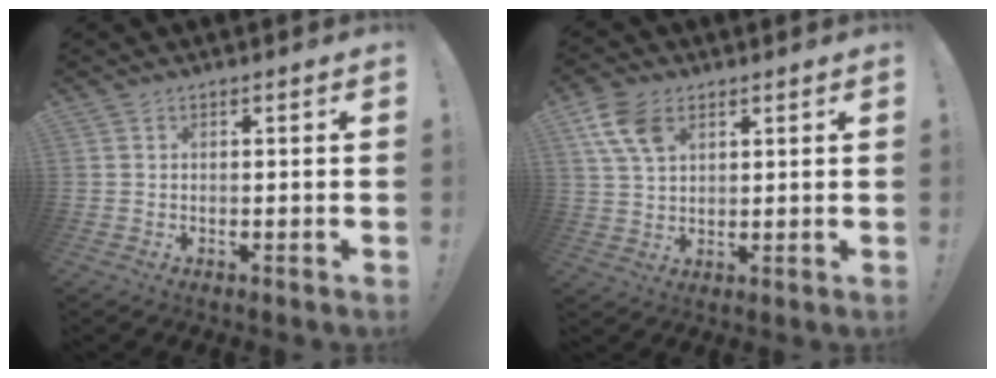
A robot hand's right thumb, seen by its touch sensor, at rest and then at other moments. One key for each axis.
{"total": 9.9, "fx": 4.6, "fy": 6.4, "fz": 6.0, "tx": -0.117, "ty": -0.006, "tz": 0.093}